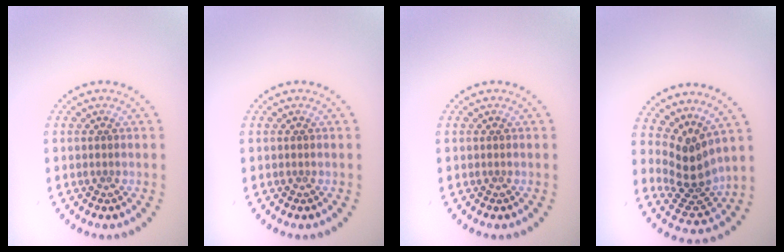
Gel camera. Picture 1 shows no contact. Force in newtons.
{"total": 0.0}
{"total": 0.0}
{"total": 3.7, "press": 2.6, "slide": 2.5}